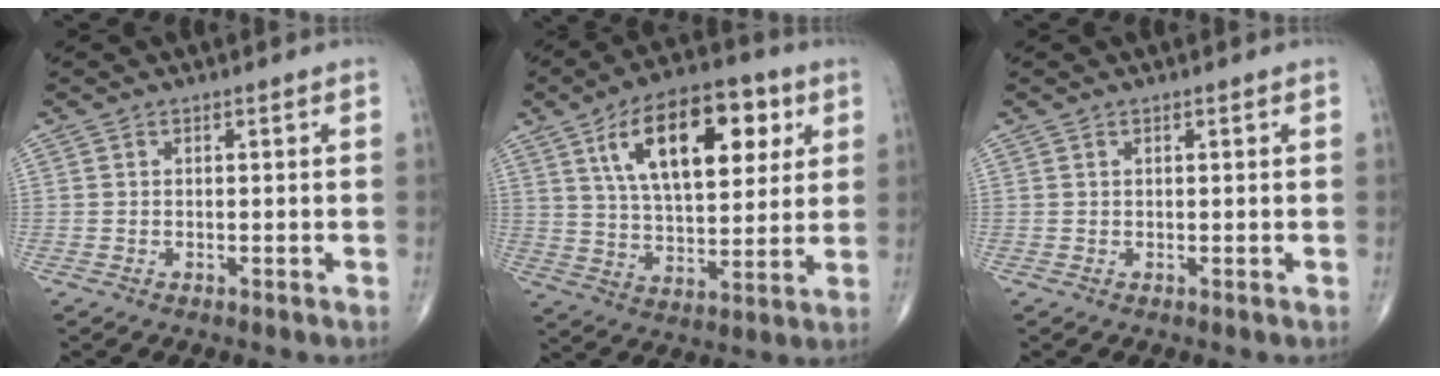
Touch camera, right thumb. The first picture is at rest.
{"total": 19.8, "force": [7.6, 9.7, 15.4], "torque": [-0.212, -0.015, 0.125]}
{"total": 0.0}